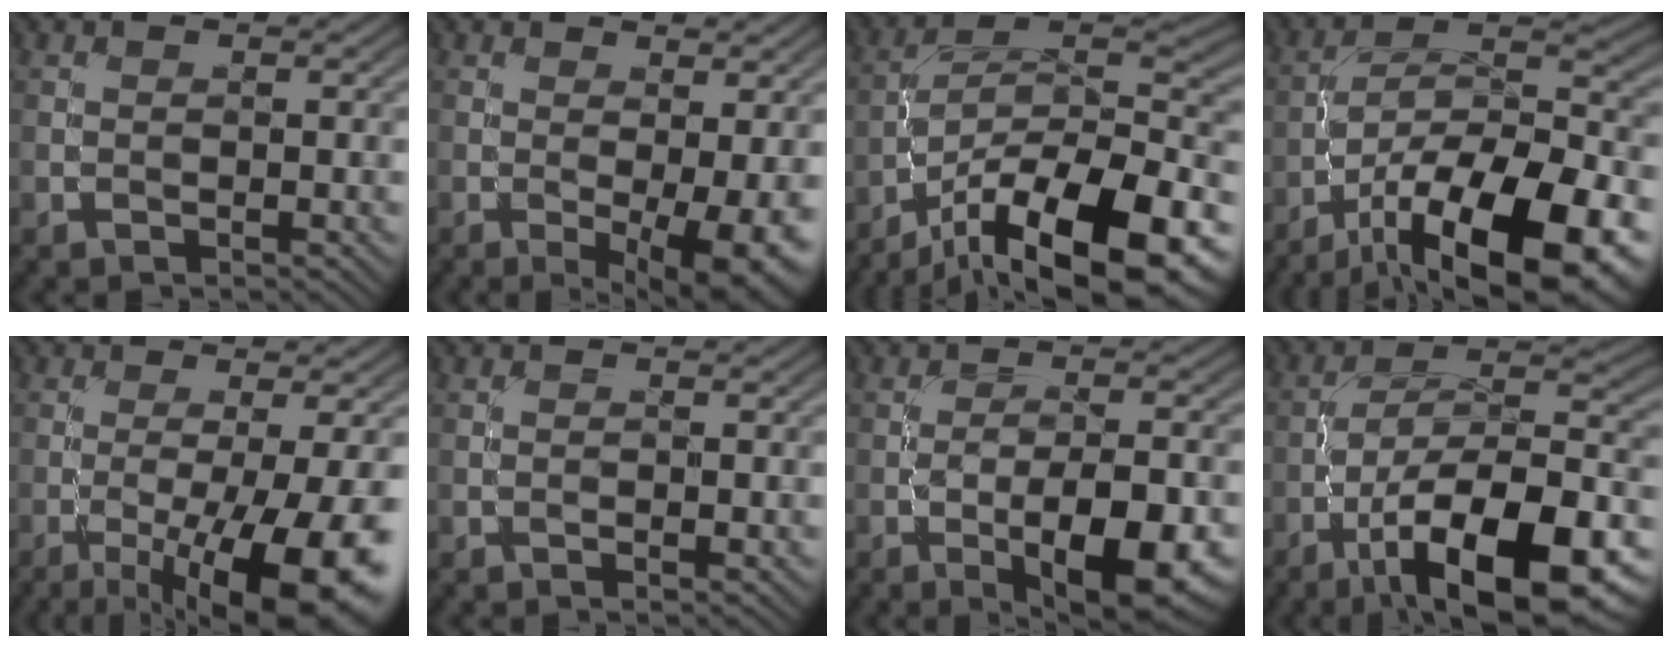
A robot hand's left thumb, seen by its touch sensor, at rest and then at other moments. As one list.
[{"total": 6.7, "force": [-1.6, 1.9, 6.2], "torque": [-0.097, -0.016, -0.015]}, {"total": 18.8, "force": [-11.9, 6.8, 12.8], "torque": [-0.207, -0.026, -0.203]}, {"total": 19.3, "force": [-11.3, 7.0, 14.0], "torque": [-0.211, -0.023, -0.184]}, {"total": 13.2, "force": [-5.4, 3.1, 11.6], "torque": [-0.167, -0.013, -0.075]}, {"total": 1.0, "force": [-0.3, 0.3, 0.9], "torque": [-0.014, 0.002, -0.005]}, {"total": 9.6, "force": [-3.5, 3.2, 8.4], "torque": [-0.128, -0.004, -0.047]}, {"total": 17.2, "force": [-8.5, 6.1, 13.7], "torque": [-0.210, -0.001, -0.145]}]